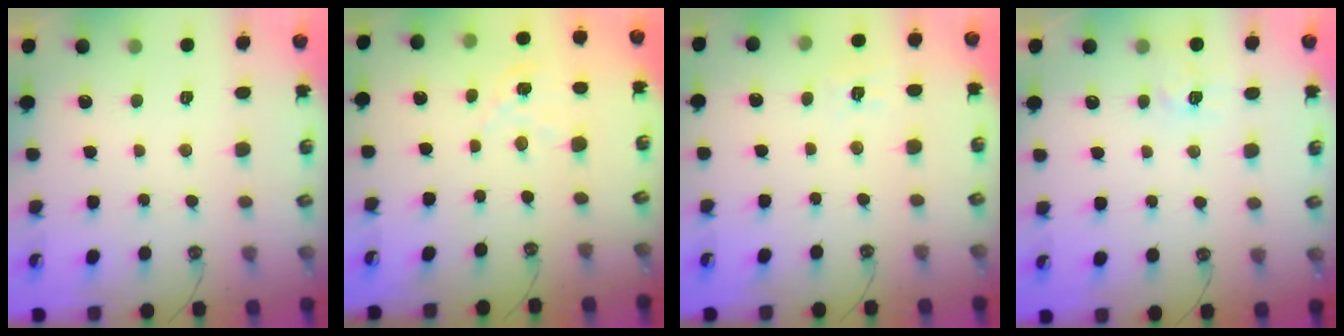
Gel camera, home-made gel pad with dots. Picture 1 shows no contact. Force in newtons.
{"total": 1.2, "press": 1.1, "slide": 0.2}
{"total": 6.9, "press": 6.9, "slide": 0.7}
{"total": 5.5, "press": 5.5, "slide": 0.5}